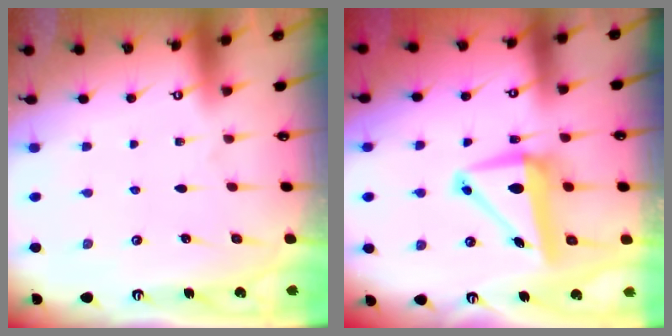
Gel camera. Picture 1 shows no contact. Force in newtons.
{"total": 8.2, "press": 8.0, "slide": 1.6}